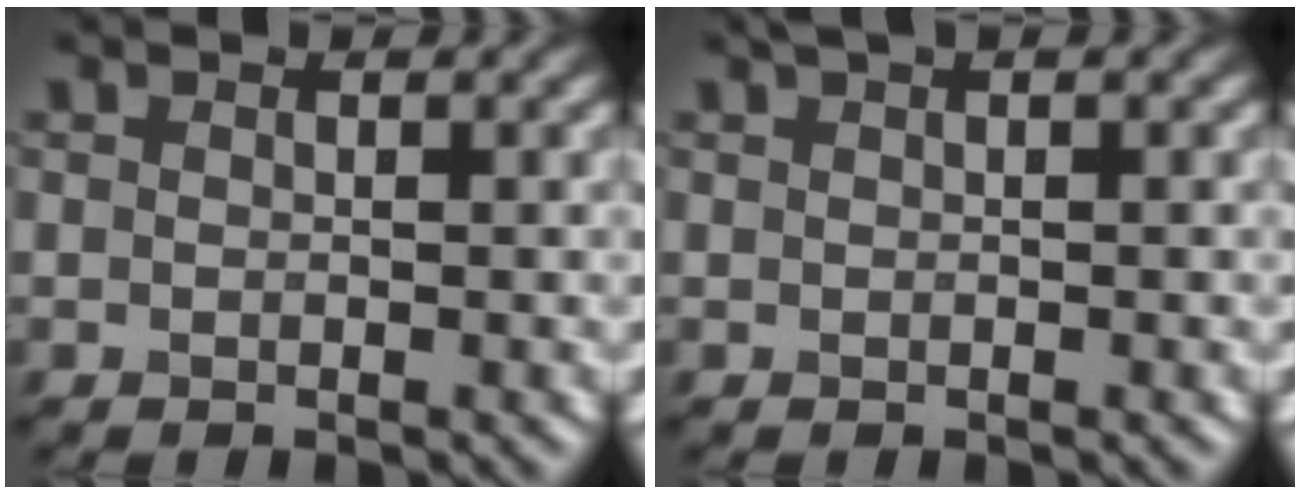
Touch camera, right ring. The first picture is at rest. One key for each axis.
{"total": 1.2, "fx": 0.8, "fy": 0.2, "fz": 0.9, "tx": -0.017, "ty": 0.005, "tz": 0.011}